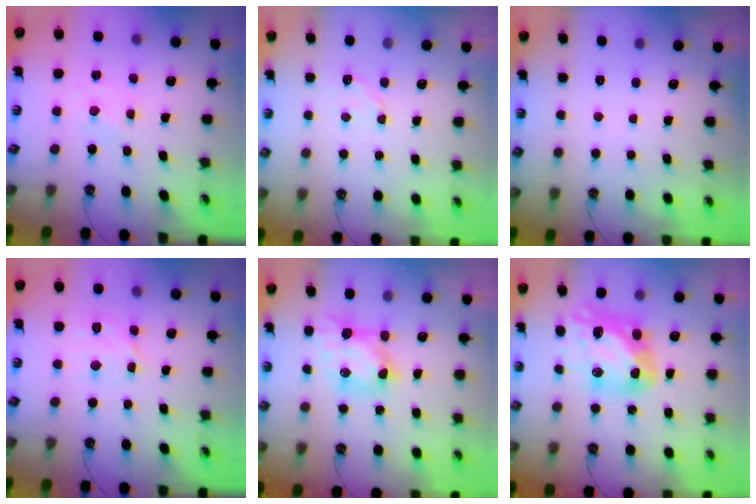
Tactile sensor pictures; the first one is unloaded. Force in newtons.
{"total": 3.0, "press": 2.9, "slide": 0.7}
{"total": 0.0}
{"total": 10.4, "press": 10.3, "slide": 0.8}
{"total": 7.1, "press": 7.1, "slide": 0.8}
{"total": 14.7, "press": 14.6, "slide": 2.0}